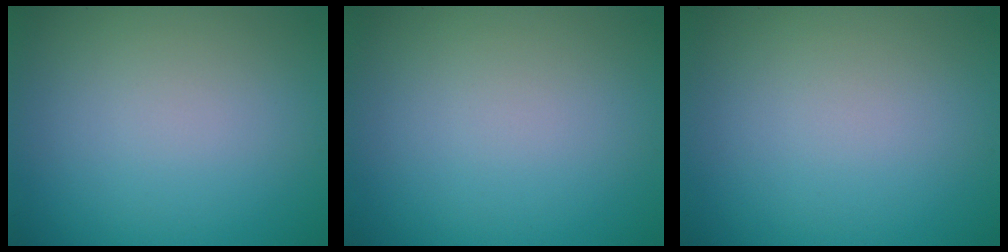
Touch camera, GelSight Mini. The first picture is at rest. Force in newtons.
{"total": 0.0}
{"total": 0.0}